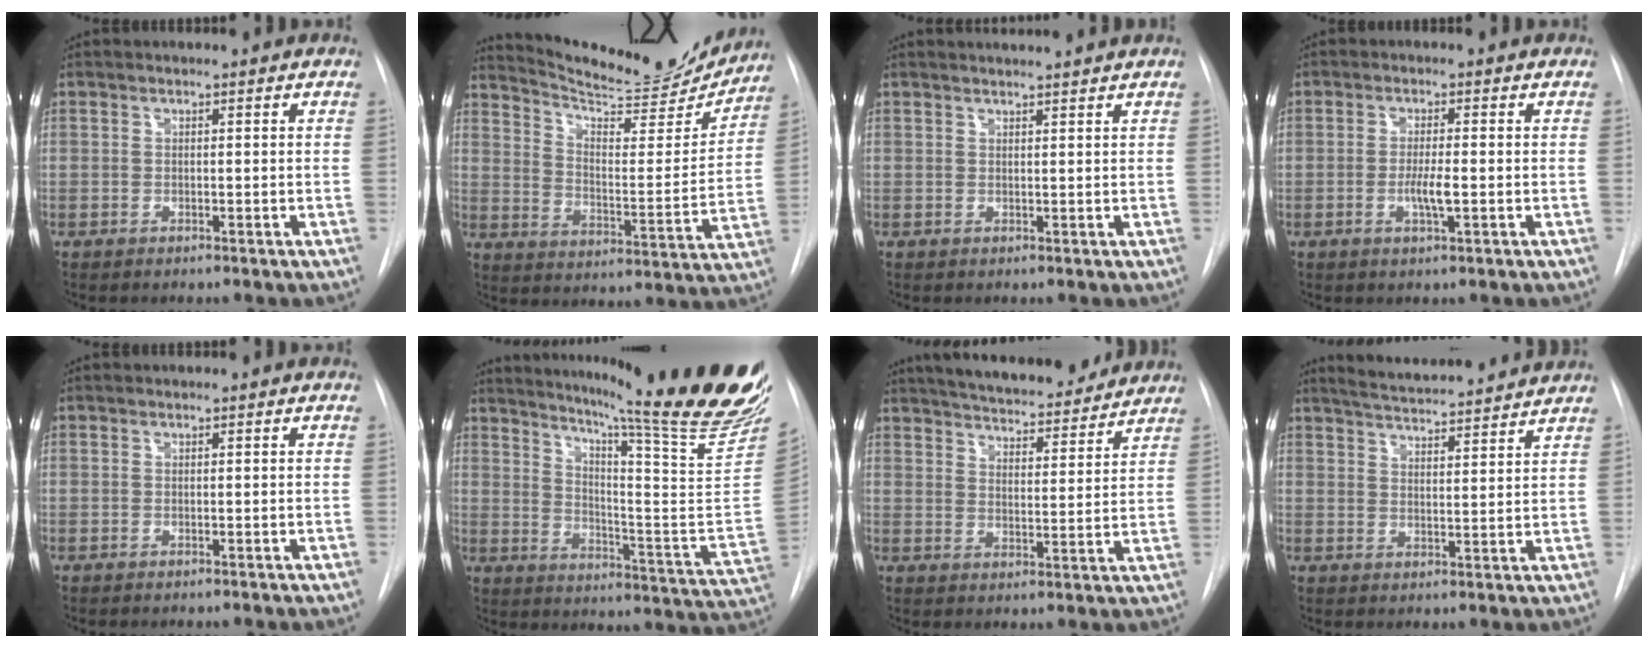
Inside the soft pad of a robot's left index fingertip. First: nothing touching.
{"total": 19.7, "force": [18.8, 2.7, 5.3], "torque": [-0.083, -0.052, 0.261]}
{"total": 4.4, "force": [4.1, -0.7, 1.2], "torque": [-0.015, 0.012, 0.048]}
{"total": 3.0, "force": [-0.6, 0.1, 3.0], "torque": [-0.056, -0.004, -0.010]}
{"total": 0.0}
{"total": 29.0, "force": [24.4, -0.5, 15.5], "torque": [-0.219, -0.129, 0.312]}
{"total": 18.5, "force": [16.8, 3.7, 6.9], "torque": [-0.111, 0.004, 0.229]}
{"total": 13.6, "force": [12.8, 0.7, 4.7], "torque": [-0.084, 0.011, 0.178]}